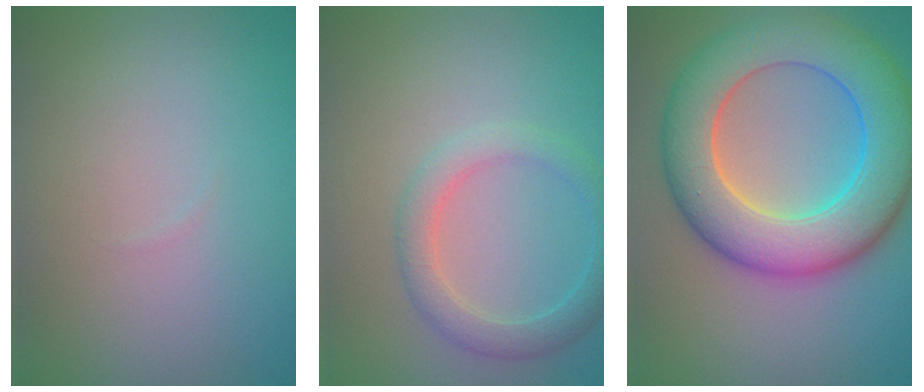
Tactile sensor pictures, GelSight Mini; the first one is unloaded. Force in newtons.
{"total": 2.9, "press": 2.9, "slide": 0.1}
{"total": 10.6, "press": 10.6, "slide": 0.3}